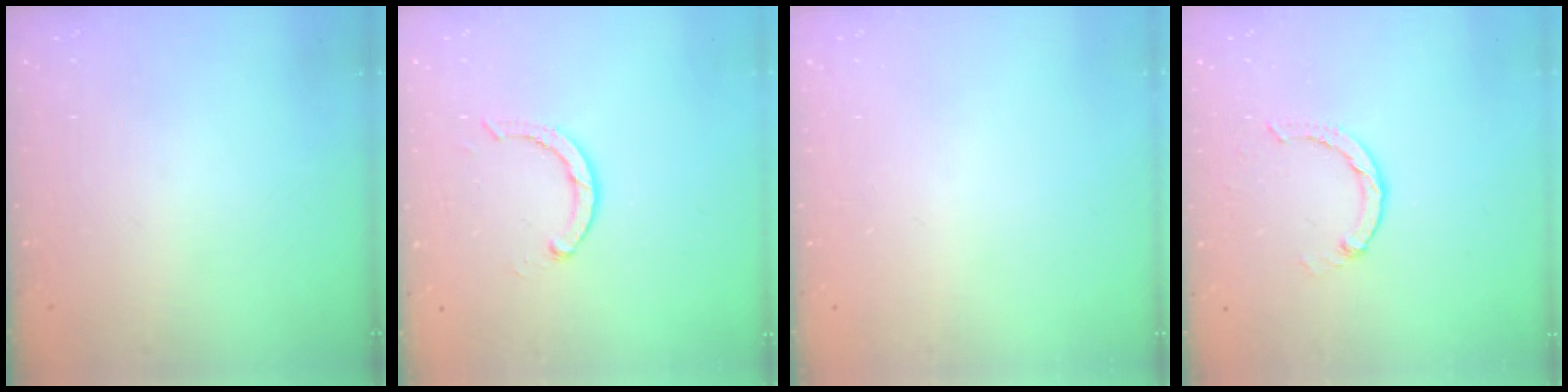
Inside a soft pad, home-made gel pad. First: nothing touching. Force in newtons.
{"total": 2.9, "press": 2.9, "slide": 0.4}
{"total": 0.0}
{"total": 1.8, "press": 1.8, "slide": 0.2}